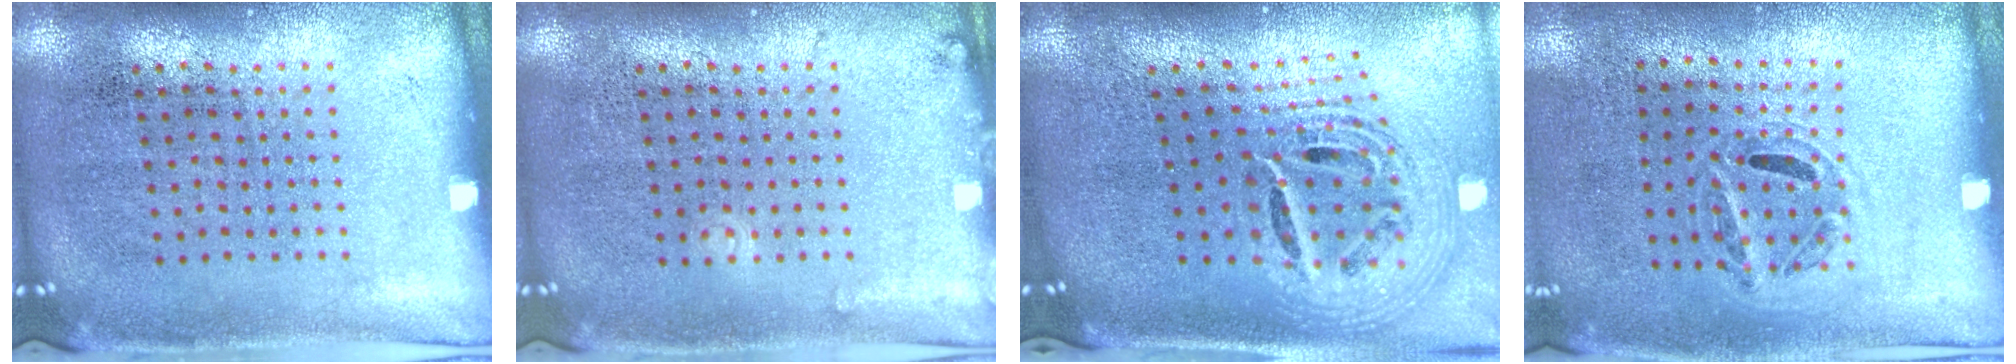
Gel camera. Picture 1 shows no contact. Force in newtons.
{"total": 1.0, "press": 1.0, "slide": 0.1}
{"total": 2.7, "press": 1.8, "slide": 1.9}
{"total": 1.1, "press": 0.7, "slide": 0.9}